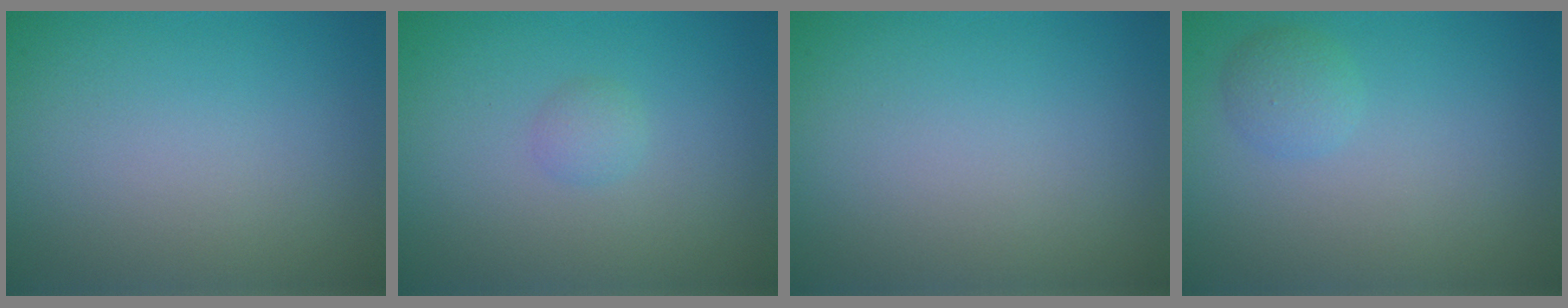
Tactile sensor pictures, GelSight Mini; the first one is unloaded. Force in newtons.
{"total": 1.0, "press": 1.0, "slide": 0.1}
{"total": 0.0}
{"total": 1.3, "press": 1.3, "slide": 0.0}